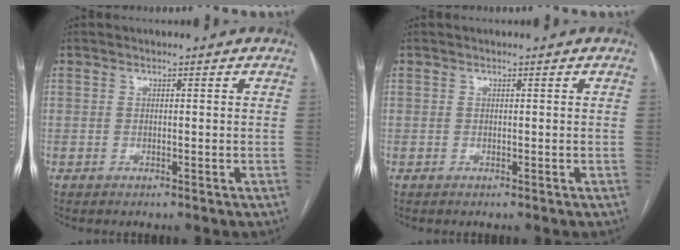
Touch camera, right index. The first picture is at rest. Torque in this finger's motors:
{"motor_torque": [0.00, 0.00, 0.00, 0.00]}